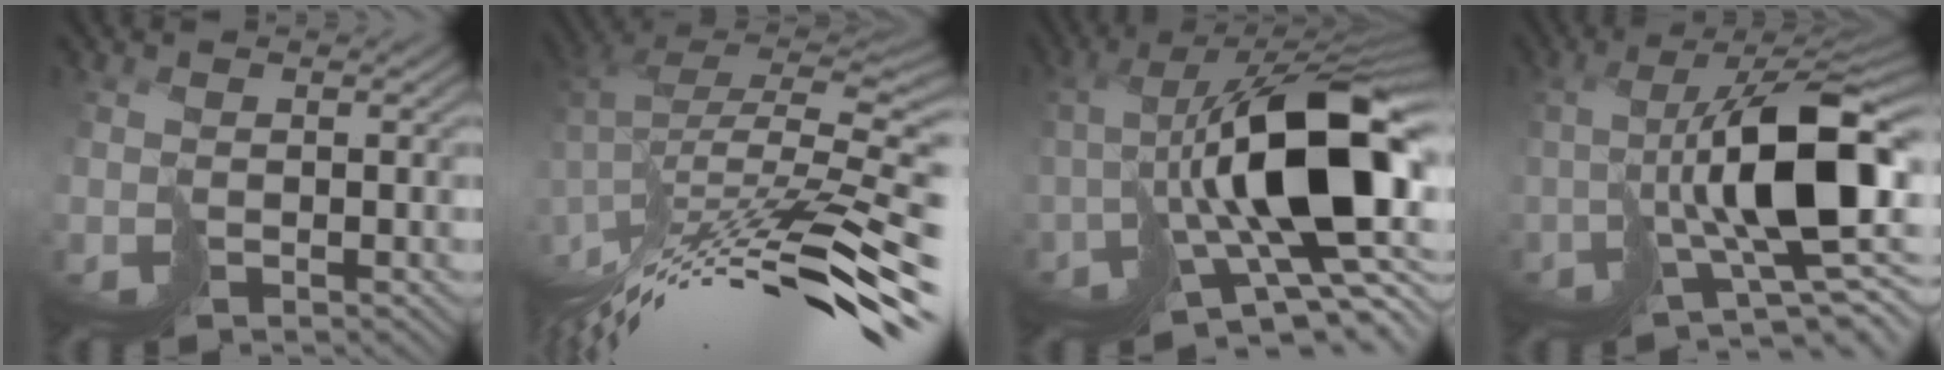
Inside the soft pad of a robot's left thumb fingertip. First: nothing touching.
{"total": 14.0, "force": [-7.3, 3.5, 11.4], "torque": [-0.236, 0.019, -0.126]}
{"total": 17.2, "force": [-1.4, 6.9, 15.7], "torque": [-0.265, -0.003, -0.014]}
{"total": 13.7, "force": [0.0, 4.6, 12.9], "torque": [-0.209, 0.006, 0.003]}